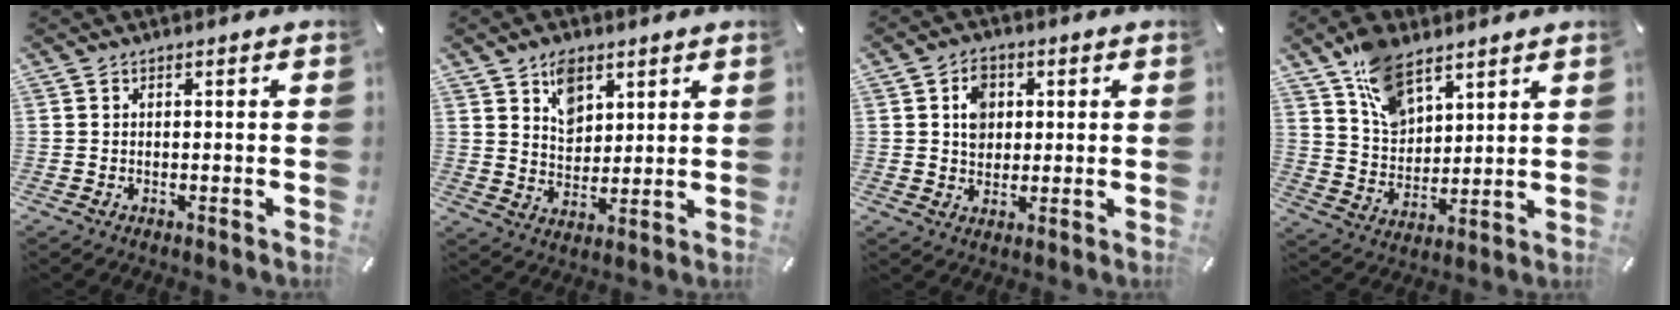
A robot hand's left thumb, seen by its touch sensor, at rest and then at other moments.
{"total": 7.6, "force": [4.4, 5.5, 2.8], "torque": [-0.037, -0.015, 0.077]}
{"total": 5.9, "force": [1.3, 5.0, 2.8], "torque": [-0.043, 0.001, 0.020]}
{"total": 11.1, "force": [7.4, 6.4, 5.4], "torque": [-0.114, -0.026, 0.143]}